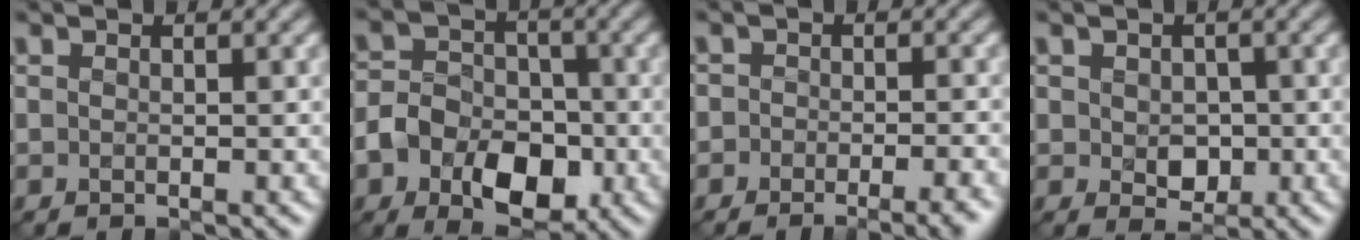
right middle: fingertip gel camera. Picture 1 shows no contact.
{"total": 8.3, "force": [-3.4, 5.8, 4.8], "torque": [-0.074, -0.004, -0.072]}
{"total": 4.9, "force": [-3.7, 2.3, 2.3], "torque": [0.000, 0.007, -0.046]}
{"total": 2.5, "force": [-0.2, 2.0, 1.6], "torque": [-0.027, -0.007, -0.003]}